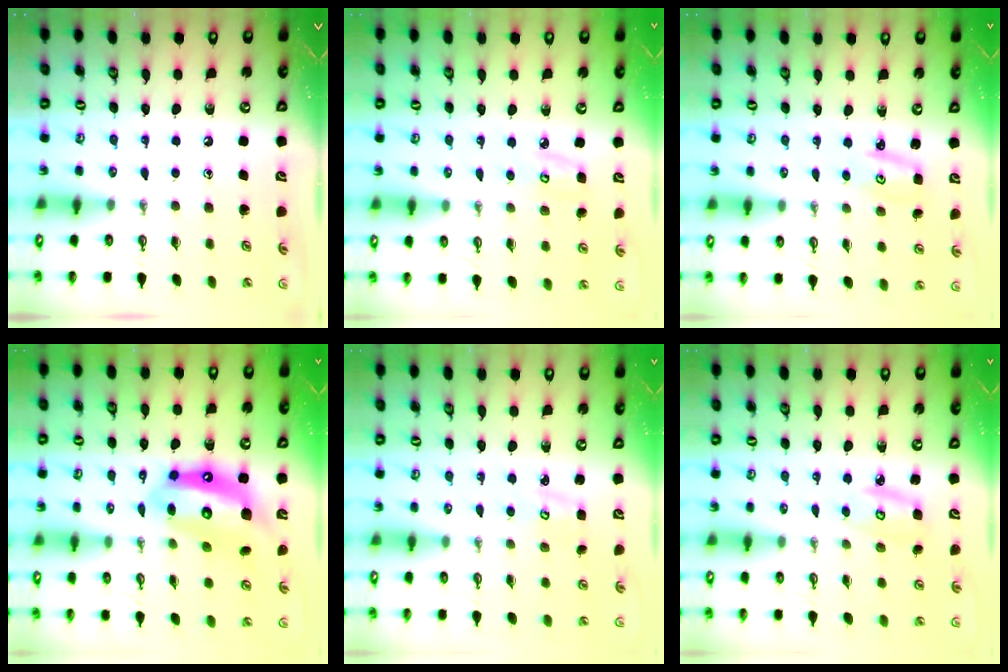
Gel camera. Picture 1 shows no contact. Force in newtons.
{"total": 4.3, "press": 4.3, "slide": 0.4}
{"total": 2.7, "press": 2.7, "slide": 0.2}
{"total": 15.6, "press": 15.5, "slide": 1.9}
{"total": 2.8, "press": 2.8, "slide": 0.3}
{"total": 3.6, "press": 3.6, "slide": 0.3}